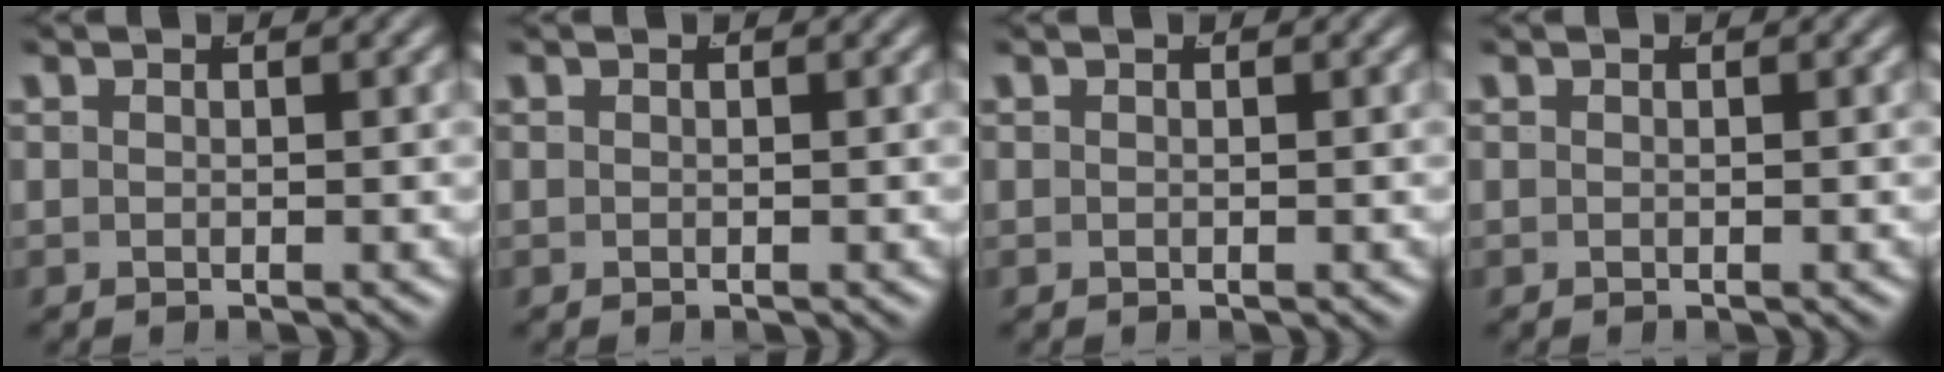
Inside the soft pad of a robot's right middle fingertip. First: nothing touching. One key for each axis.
{"total": 0.0}
{"total": 0.0}
{"total": 0.0}